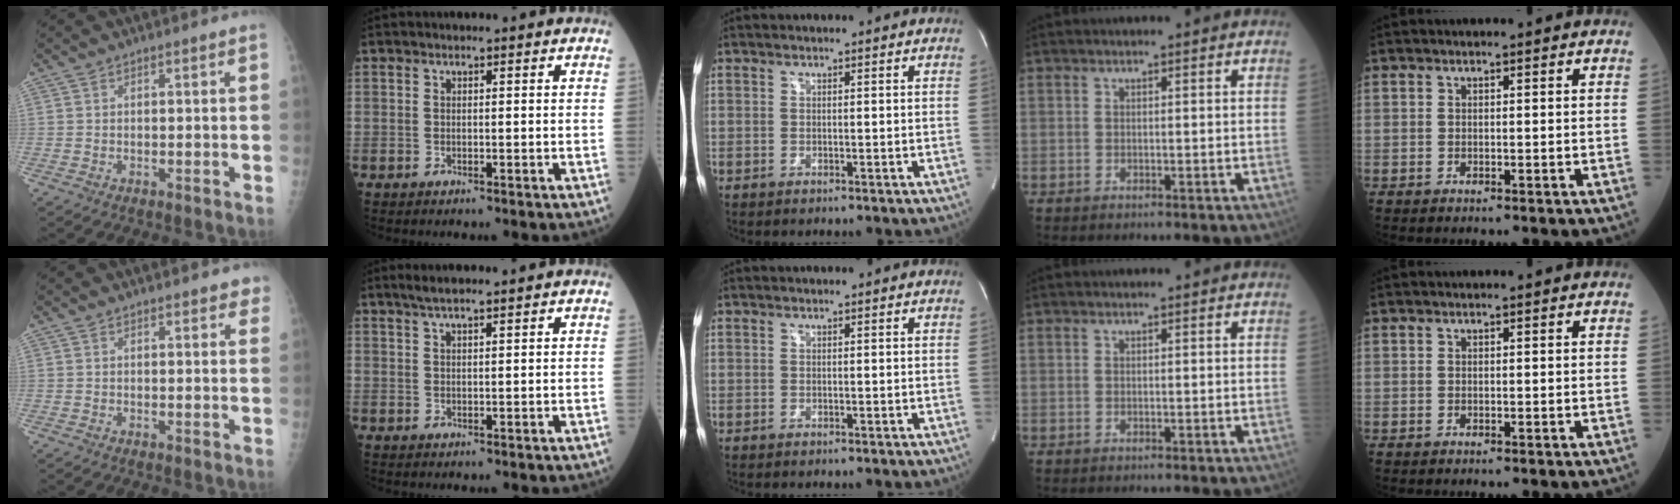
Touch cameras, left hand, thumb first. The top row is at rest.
{"thumb": {"total": 3.4, "force": [2.7, 1.3, 1.5], "torque": [0.011, -0.004, 0.027]}, "index": {"total": 4.0, "force": [3.3, 0.2, 2.3], "torque": [-0.042, 0.020, 0.060]}}